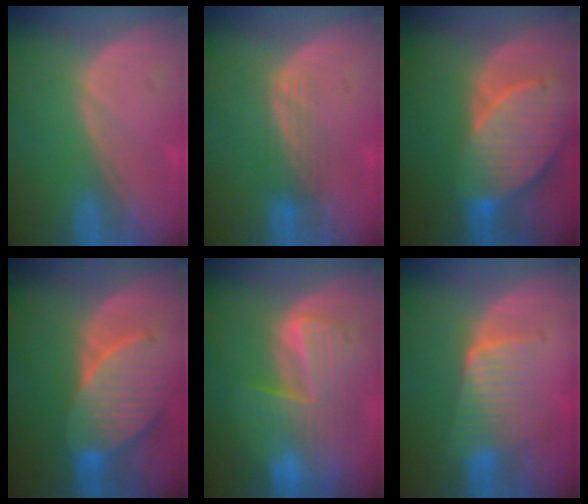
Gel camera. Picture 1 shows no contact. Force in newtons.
{"total": 3.6, "press": 3.0, "slide": 2.0}
{"total": 10.4, "press": 9.1, "slide": 5.0}
{"total": 8.5, "press": 8.3, "slide": 1.5}
{"total": 9.8, "press": 8.5, "slide": 4.9}
{"total": 6.0, "press": 5.8, "slide": 1.7}